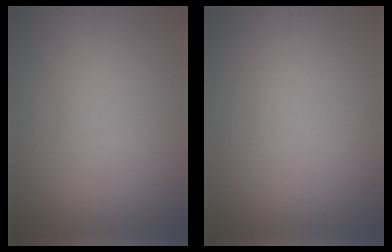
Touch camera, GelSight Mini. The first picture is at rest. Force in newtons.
{"total": 0.0}